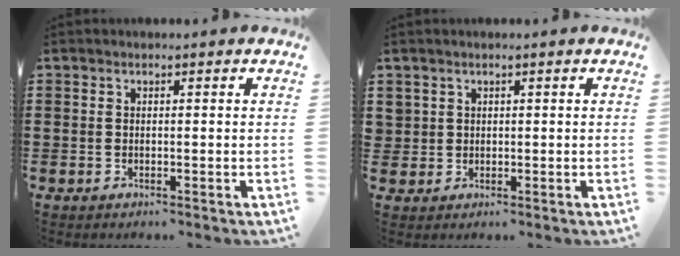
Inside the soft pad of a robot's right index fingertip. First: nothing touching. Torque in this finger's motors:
{"motor_torque": [0.47, 1.67, 0.03, -0.01]}